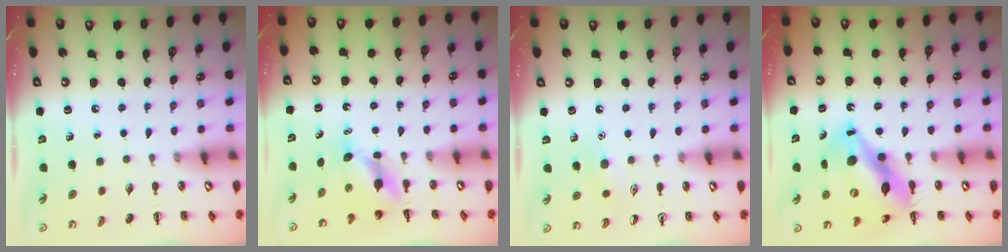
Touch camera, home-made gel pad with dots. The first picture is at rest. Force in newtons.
{"total": 3.9, "press": 3.9, "slide": 0.2}
{"total": 7.1, "press": 6.8, "slide": 2.1}
{"total": 14.5, "press": 14.0, "slide": 4.0}